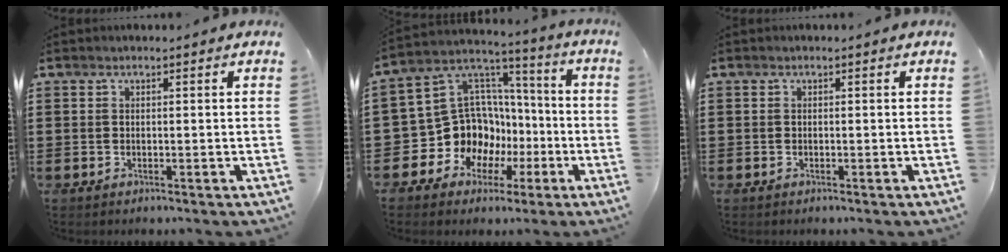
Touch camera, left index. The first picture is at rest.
{"total": 12.9, "force": [-3.5, 11.8, 4.1], "torque": [-0.138, -0.012, -0.050]}
{"total": 0.0}